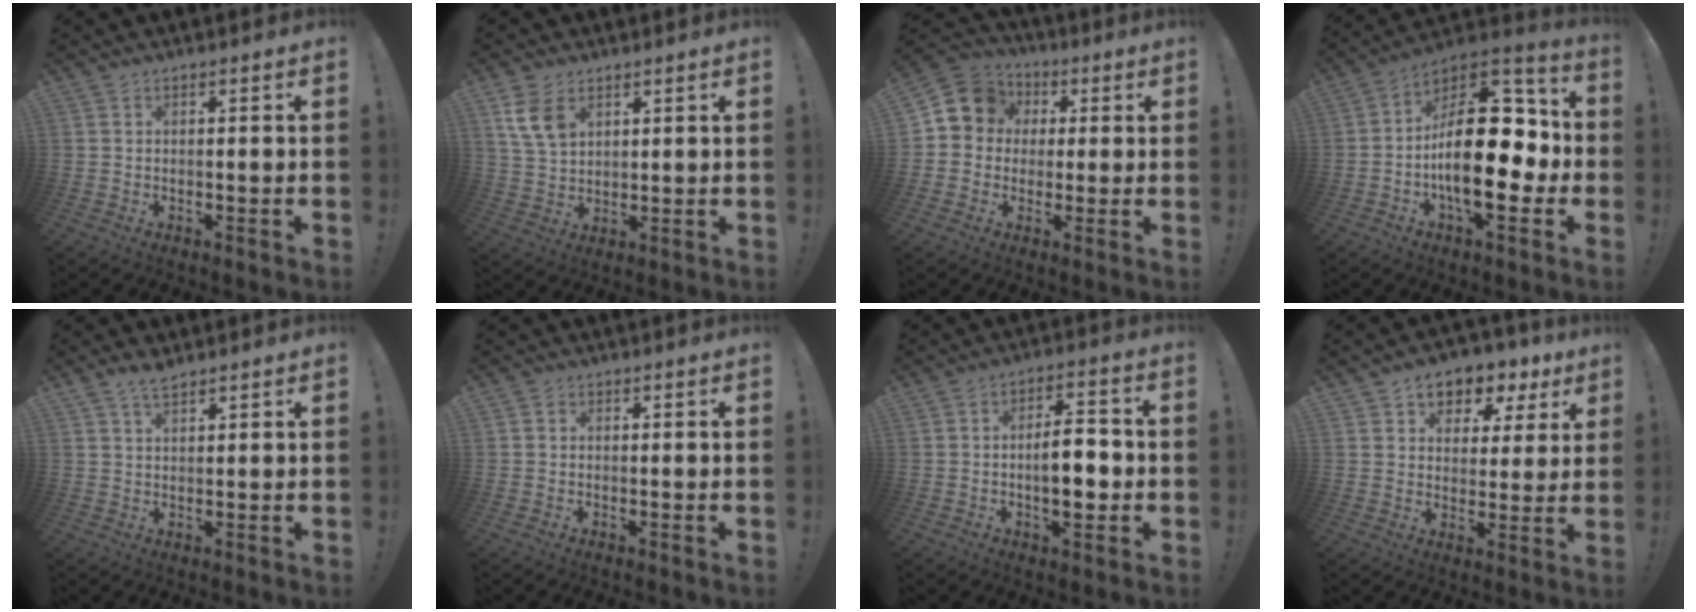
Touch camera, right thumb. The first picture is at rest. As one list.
[{"total": 8.5, "force": [4.3, 5.4, 5.0], "torque": [-0.094, -0.012, 0.085]}, {"total": 9.8, "force": [2.0, 9.0, 3.1], "torque": [-0.038, 0.000, 0.044]}, {"total": 26.0, "force": [-3.3, 13.6, 22.0], "torque": [-0.343, 0.023, -0.041]}, {"total": 4.0, "force": [3.1, 1.4, 2.1], "torque": [-0.033, -0.015, 0.056]}, {"total": 1.0, "force": [0.0, 1.0, 0.2], "torque": [0.006, 0.000, -0.002]}, {"total": 10.2, "force": [-1.8, 4.6, 8.9], "torque": [-0.143, 0.010, -0.034]}, {"total": 7.1, "force": [3.7, 5.5, 2.6], "torque": [-0.026, -0.028, 0.069]}]